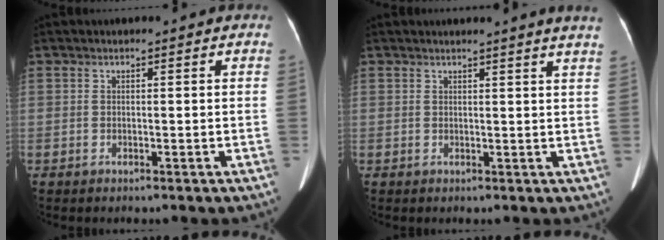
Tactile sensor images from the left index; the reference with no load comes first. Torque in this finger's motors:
{"motor_torque": [0.18, -0.62, -0.01, 0.04]}